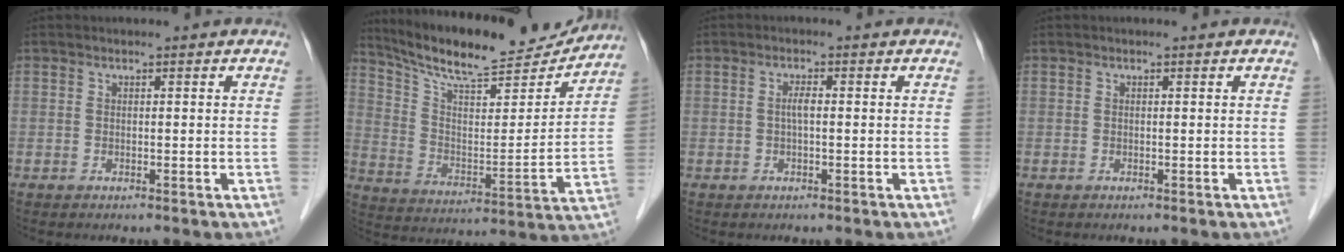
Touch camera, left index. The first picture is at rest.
{"total": 19.2, "force": [17.7, 2.8, 7.0], "torque": [-0.127, -0.020, 0.273]}
{"total": 1.6, "force": [-0.4, 0.2, 1.5], "torque": [-0.031, -0.001, -0.009]}
{"total": 0.0}